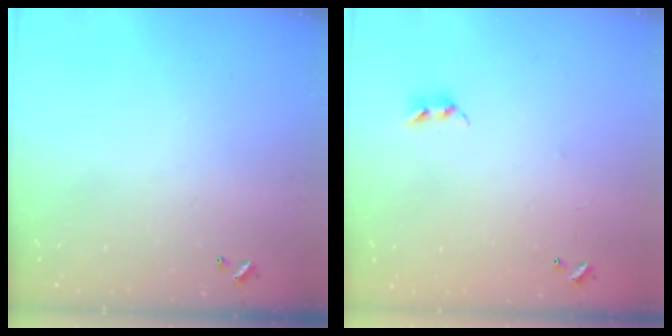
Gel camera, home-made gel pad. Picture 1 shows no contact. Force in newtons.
{"total": 7.8, "press": 7.8, "slide": 0.4}